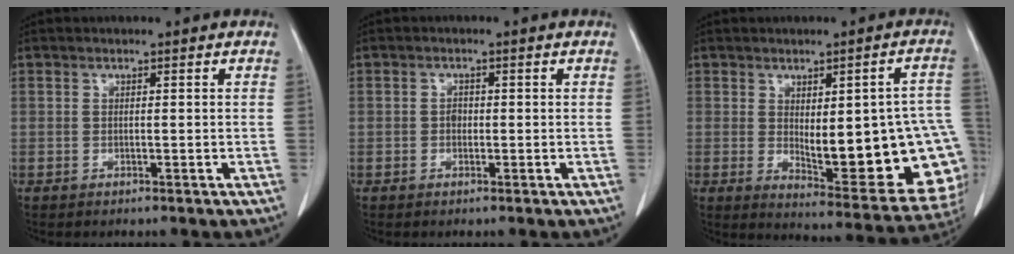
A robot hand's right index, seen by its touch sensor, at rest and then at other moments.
{"total": 1.2, "force": [-0.1, 0.9, 0.7], "torque": [-0.009, 0.004, 0.000]}
{"total": 21.0, "force": [-2.1, 6.1, 19.9], "torque": [-0.171, 0.012, 0.002]}